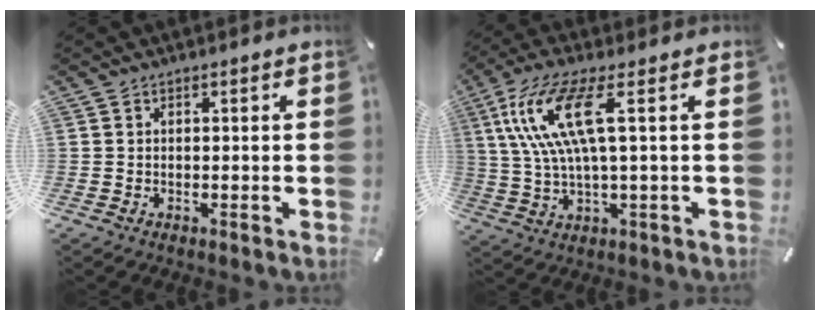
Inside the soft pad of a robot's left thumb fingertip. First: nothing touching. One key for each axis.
{"total": 13.2, "fx": 3.4, "fy": 3.3, "fz": 12.3, "tx": -0.258, "ty": -0.006, "tz": 0.056}